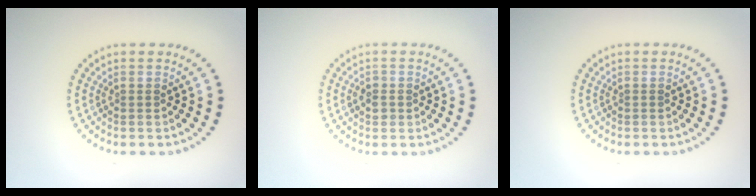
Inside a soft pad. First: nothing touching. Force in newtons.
{"total": 1.2, "press": 1.1, "slide": 0.3}
{"total": 0.0}